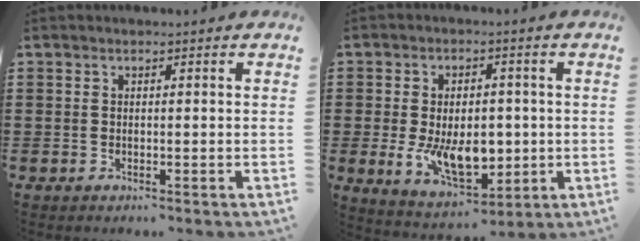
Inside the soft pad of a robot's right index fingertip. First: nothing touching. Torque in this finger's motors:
{"motor_torque": [2.14, 0.00, 1.05, 0.21]}